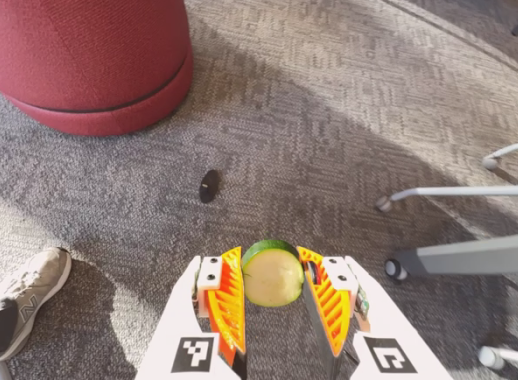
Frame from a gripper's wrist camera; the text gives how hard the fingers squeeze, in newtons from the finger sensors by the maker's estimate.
{"total": 9.6, "left": 9.5, "right": 9.6}